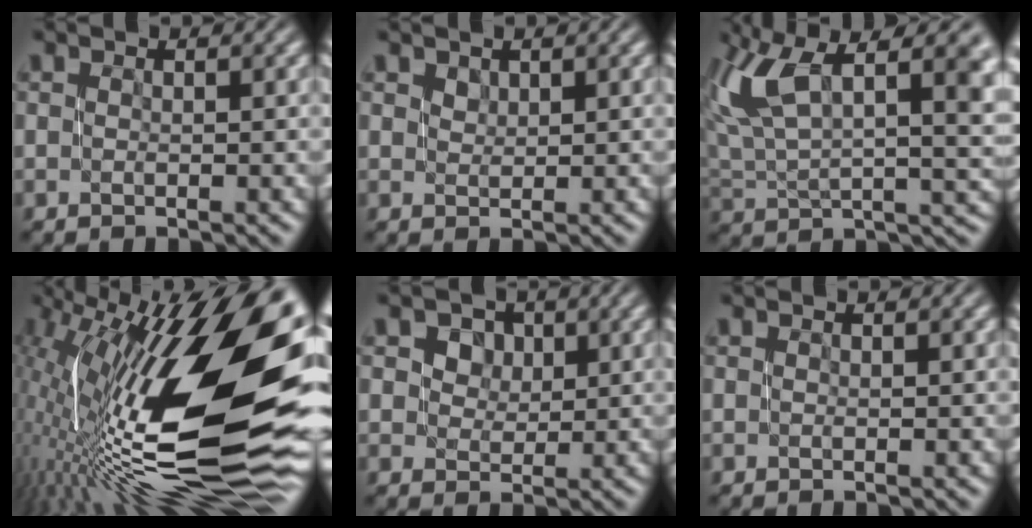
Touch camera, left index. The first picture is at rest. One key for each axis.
{"total": 1.1, "fx": 0.9, "fy": 0.5, "fz": -0.2, "tx": 0.002, "ty": 0.005, "tz": 0.019}
{"total": 12.7, "fx": 5.8, "fy": 5.8, "fz": 9.7, "tx": -0.202, "ty": 0.022, "tz": 0.115}
{"total": 19.0, "fx": 1.5, "fy": 7.1, "fz": 17.6, "tx": -0.300, "ty": 0.009, "tz": 0.003}
{"total": 3.5, "fx": 2.0, "fy": 2.5, "fz": 1.2, "tx": -0.019, "ty": 0.012, "tz": 0.019}
{"total": 0.0}